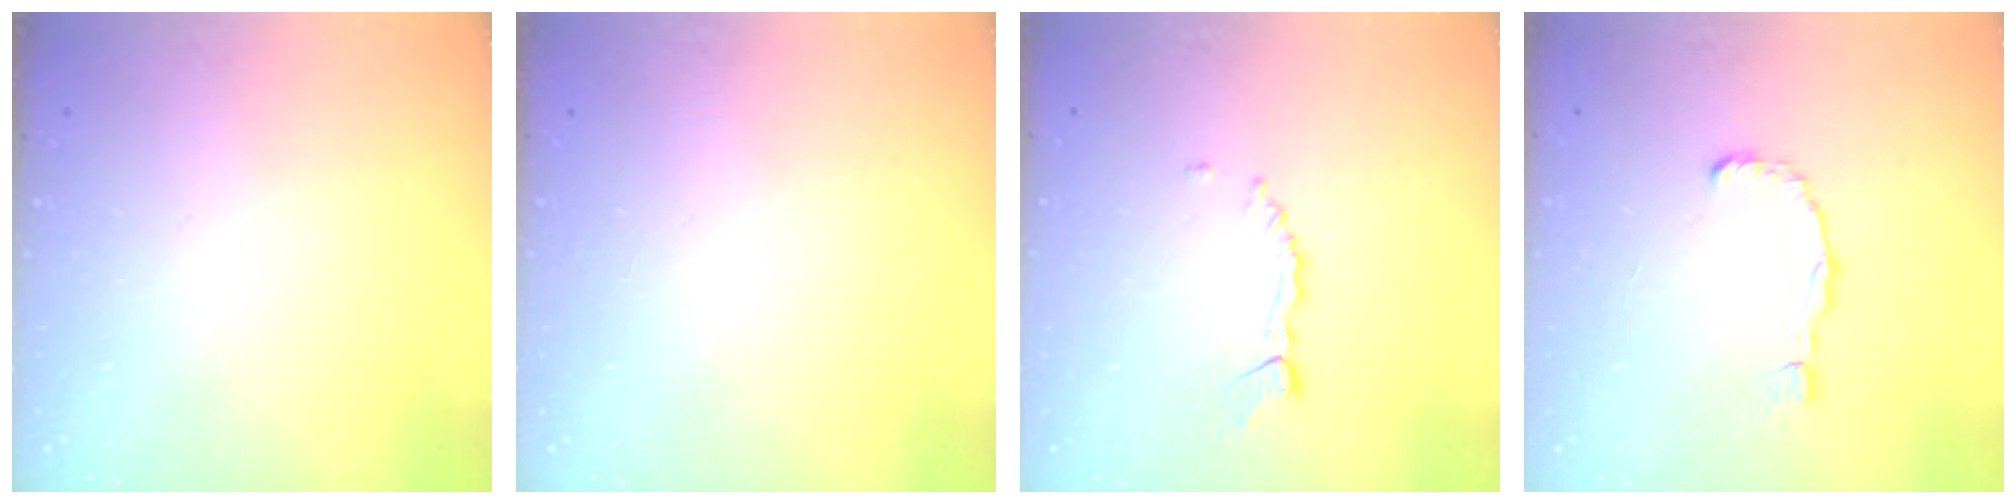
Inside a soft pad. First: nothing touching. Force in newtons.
{"total": 0.0}
{"total": 2.7, "press": 2.7, "slide": 0.3}
{"total": 2.4, "press": 2.3, "slide": 0.3}